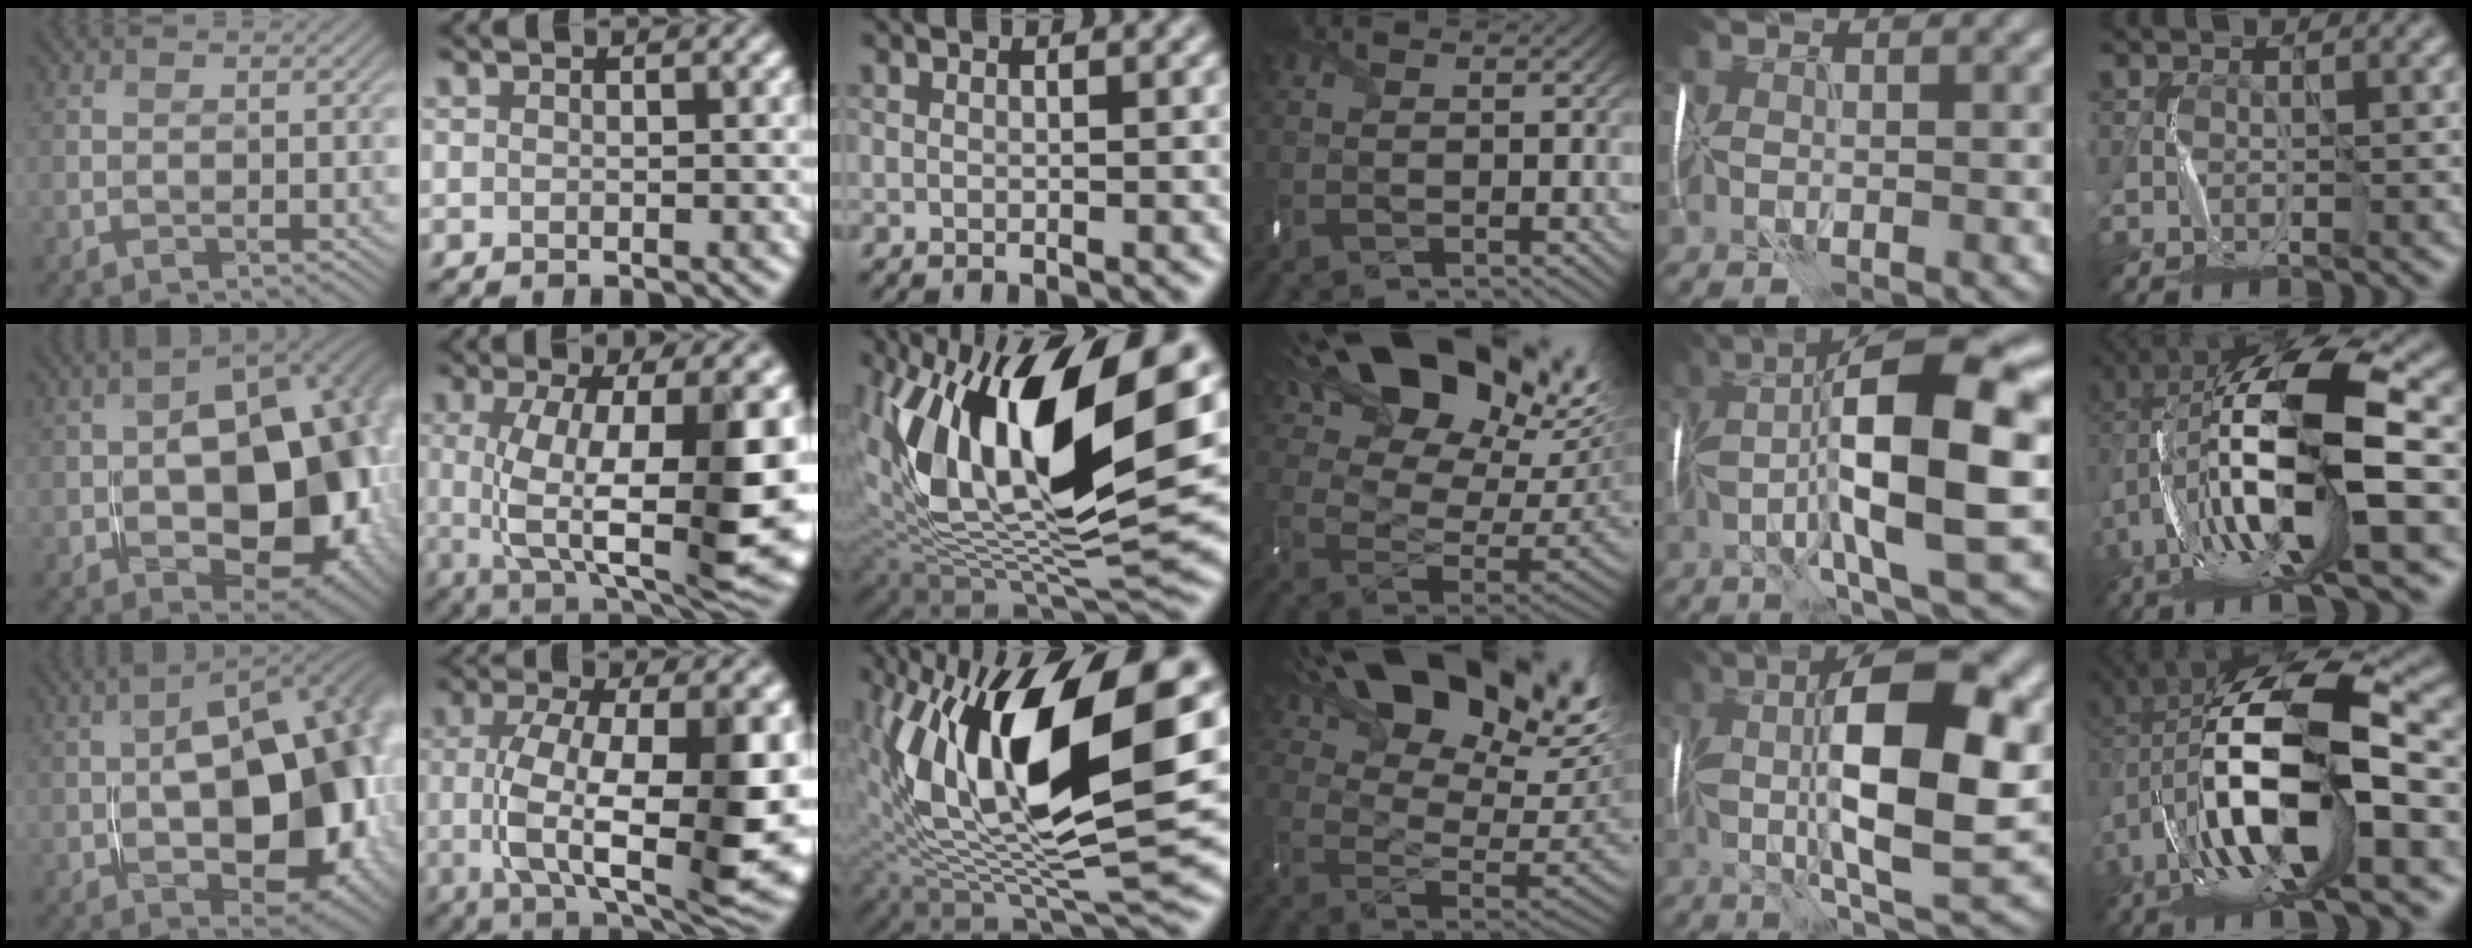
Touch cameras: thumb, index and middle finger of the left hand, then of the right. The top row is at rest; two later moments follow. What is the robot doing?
{"motion": "wrap", "object": "thread"}